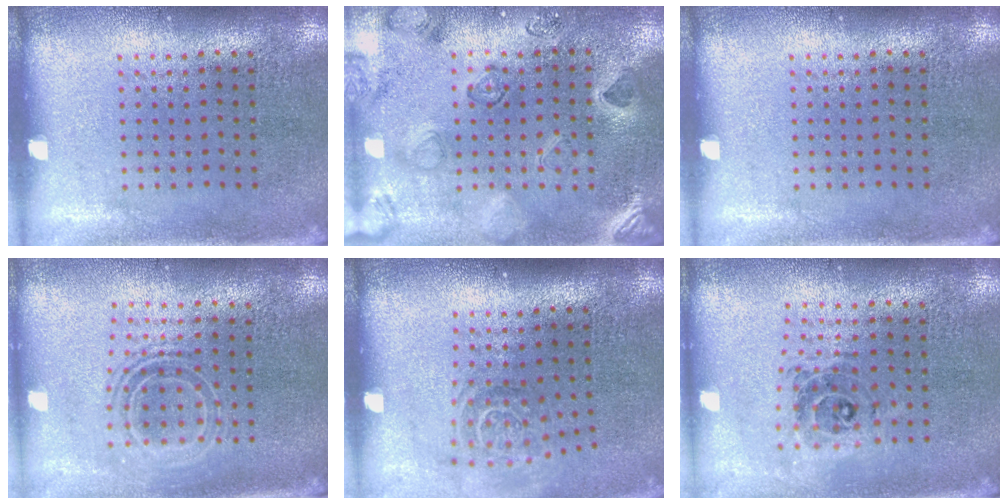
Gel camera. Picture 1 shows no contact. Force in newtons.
{"total": 2.4, "press": 2.3, "slide": 0.7}
{"total": 0.0}
{"total": 1.7, "press": 1.3, "slide": 1.1}
{"total": 1.6, "press": 1.1, "slide": 1.1}
{"total": 0.7, "press": 0.7, "slide": 0.1}